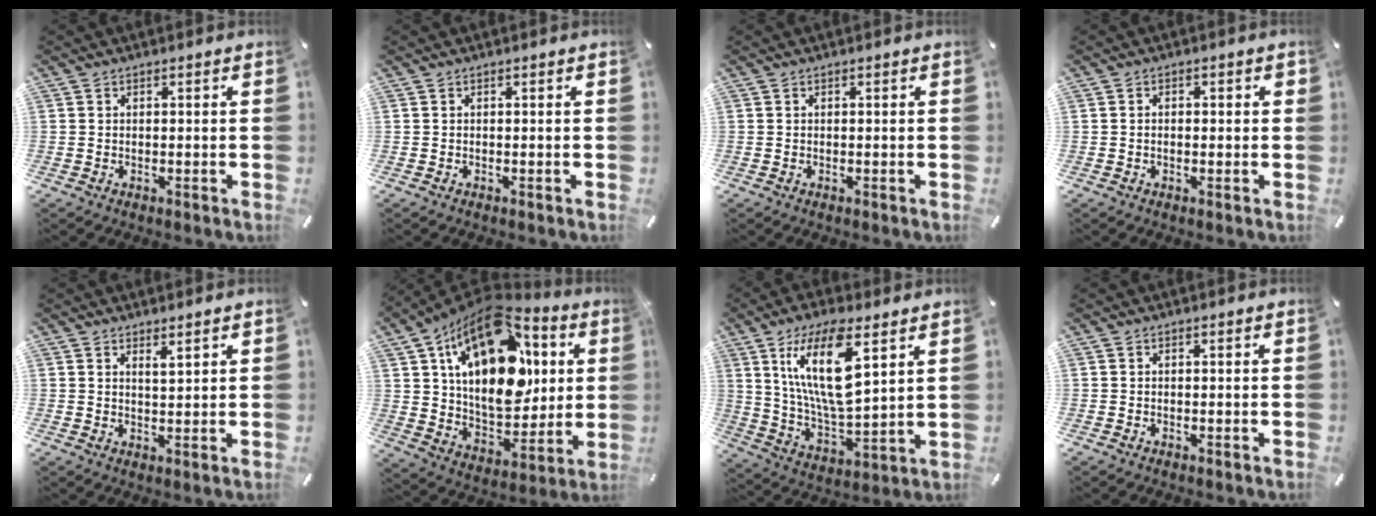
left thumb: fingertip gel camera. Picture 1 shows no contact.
{"total": 0.0}
{"total": 0.0}
{"total": 1.7, "force": [-0.3, 1.1, 1.3], "torque": [-0.024, 0.005, -0.008]}
{"total": 2.4, "force": [2.0, 0.2, 1.4], "torque": [-0.021, -0.008, 0.033]}
{"total": 24.7, "force": [7.9, 15.7, 17.4], "torque": [-0.291, -0.052, 0.137]}
{"total": 17.7, "force": [8.1, 6.3, 14.4], "torque": [-0.291, -0.023, 0.132]}
{"total": 0.0}